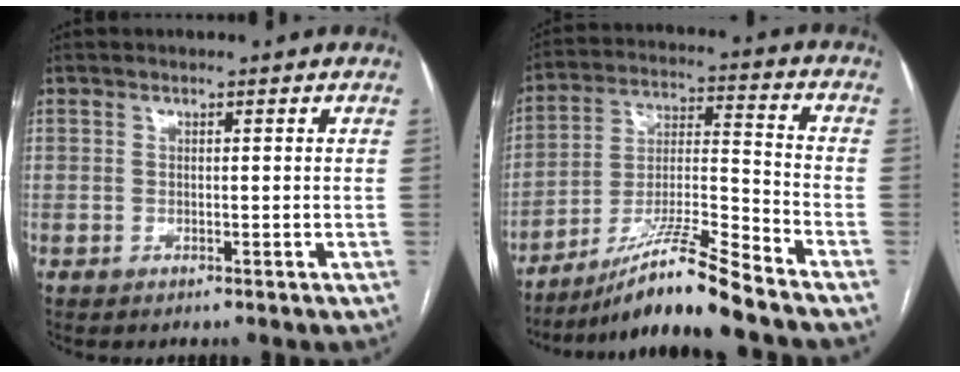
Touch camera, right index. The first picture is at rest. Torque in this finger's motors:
{"motor_torque": [0.83, -1.04, 0.56, 0.14]}